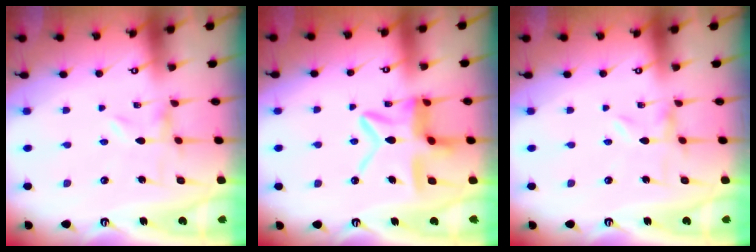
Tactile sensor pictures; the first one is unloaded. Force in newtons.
{"total": 14.5, "press": 14.4, "slide": 1.5}
{"total": 0.0}